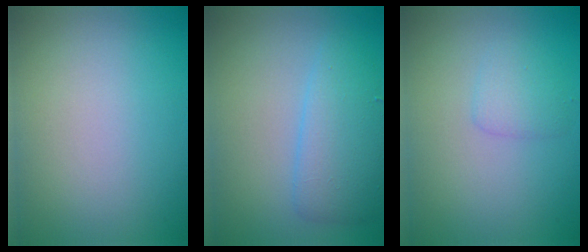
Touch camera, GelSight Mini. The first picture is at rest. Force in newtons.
{"total": 4.0, "press": 4.0, "slide": 0.1}
{"total": 1.5, "press": 1.5, "slide": 0.1}